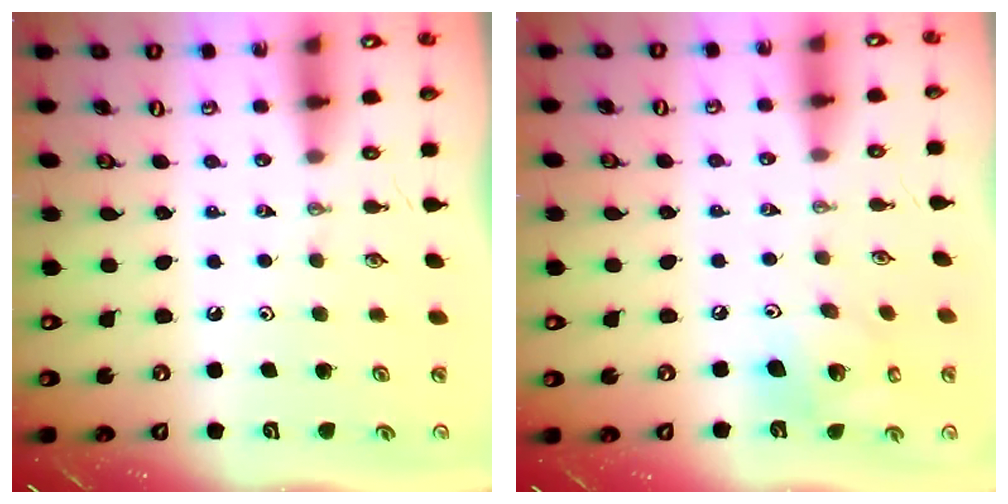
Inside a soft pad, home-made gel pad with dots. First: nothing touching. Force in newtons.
{"total": 13.2, "press": 13.1, "slide": 1.9}